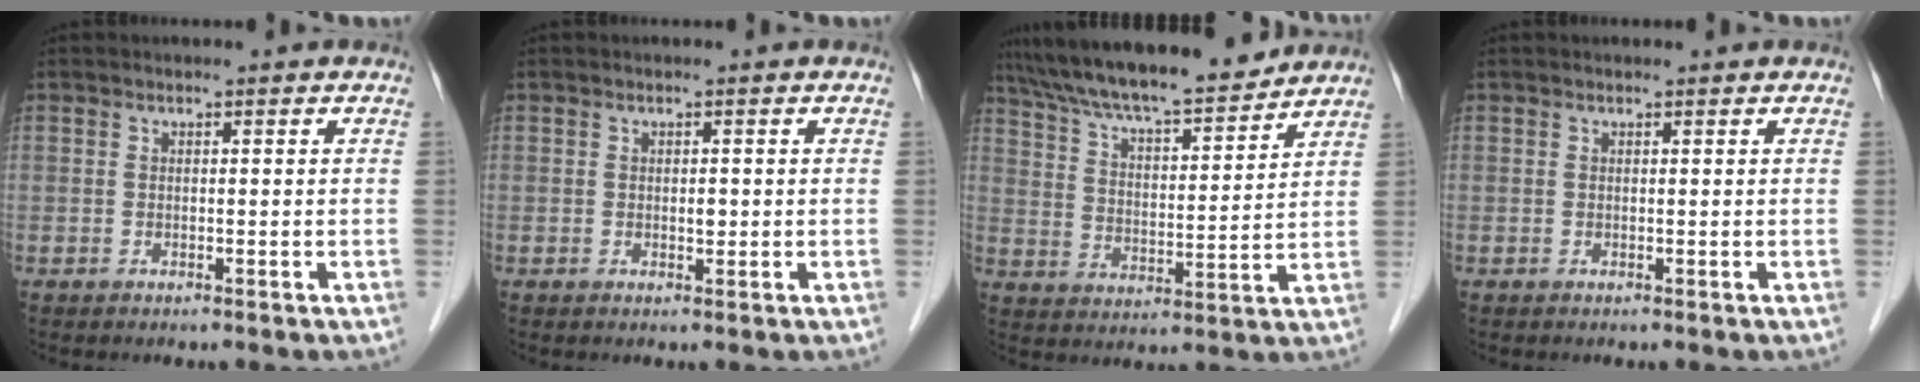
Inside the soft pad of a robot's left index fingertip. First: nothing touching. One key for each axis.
{"total": 0.9, "fx": -0.3, "fy": 0.5, "fz": 0.7, "tx": -0.010, "ty": -0.003, "tz": -0.006}
{"total": 15.9, "fx": 14.4, "fy": 1.7, "fz": 6.7, "tx": -0.116, "ty": 0.009, "tz": 0.233}
{"total": 0.0}